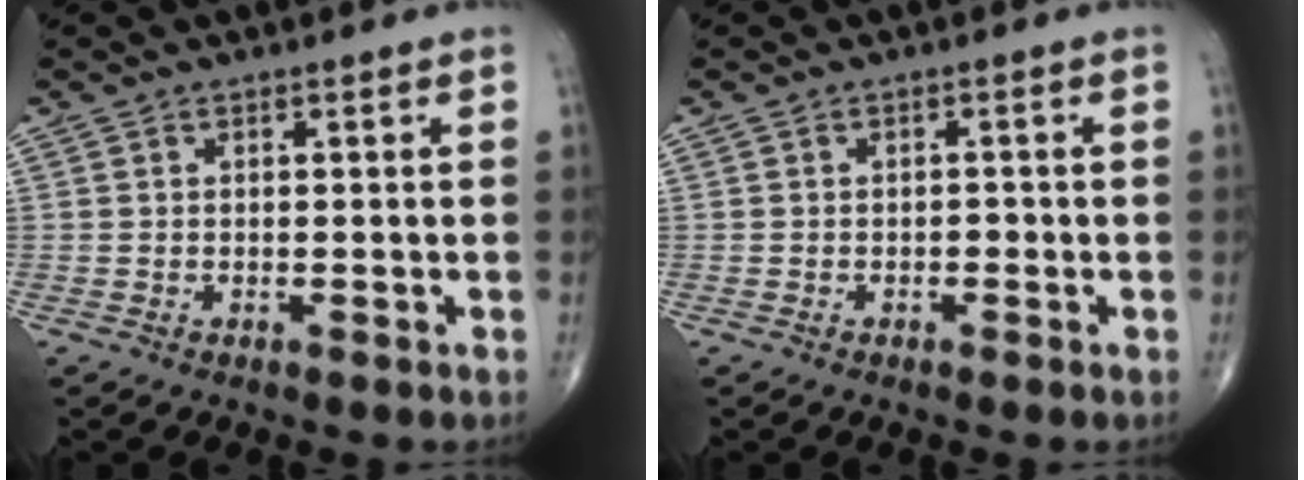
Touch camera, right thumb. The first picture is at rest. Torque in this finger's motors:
{"motor_torque": [0.25, 0.12, 0.18, 0.13, -0.02]}